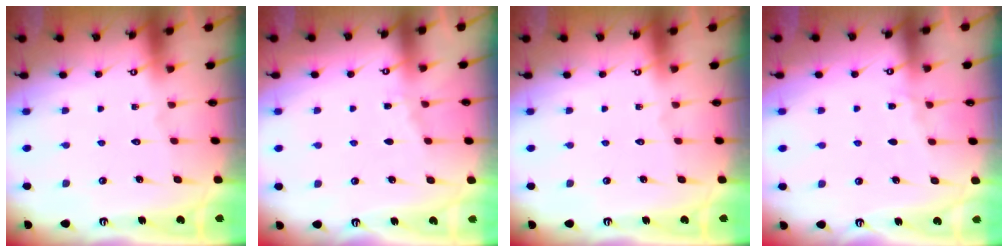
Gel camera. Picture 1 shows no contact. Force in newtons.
{"total": 3.6, "press": 3.5, "slide": 0.4}
{"total": 0.0}
{"total": 4.5, "press": 4.4, "slide": 0.5}